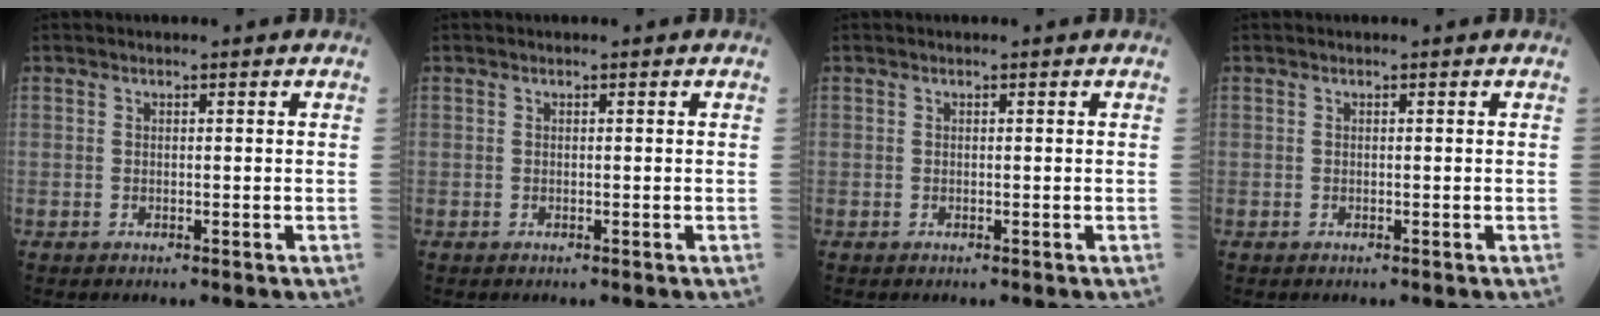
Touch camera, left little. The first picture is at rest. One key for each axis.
{"total": 0.0}
{"total": 0.0}
{"total": 0.0}